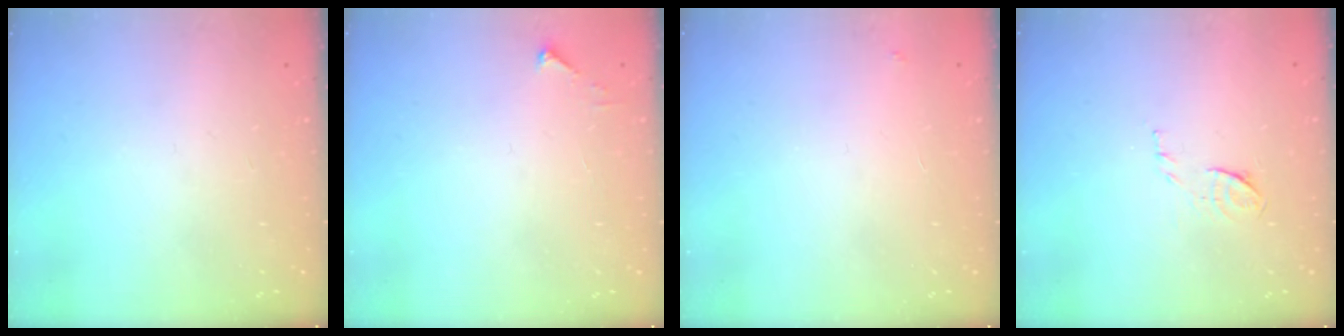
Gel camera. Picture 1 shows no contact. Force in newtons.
{"total": 2.5, "press": 2.5, "slide": 0.3}
{"total": 3.8, "press": 3.8, "slide": 0.2}
{"total": 6.5, "press": 6.4, "slide": 1.1}